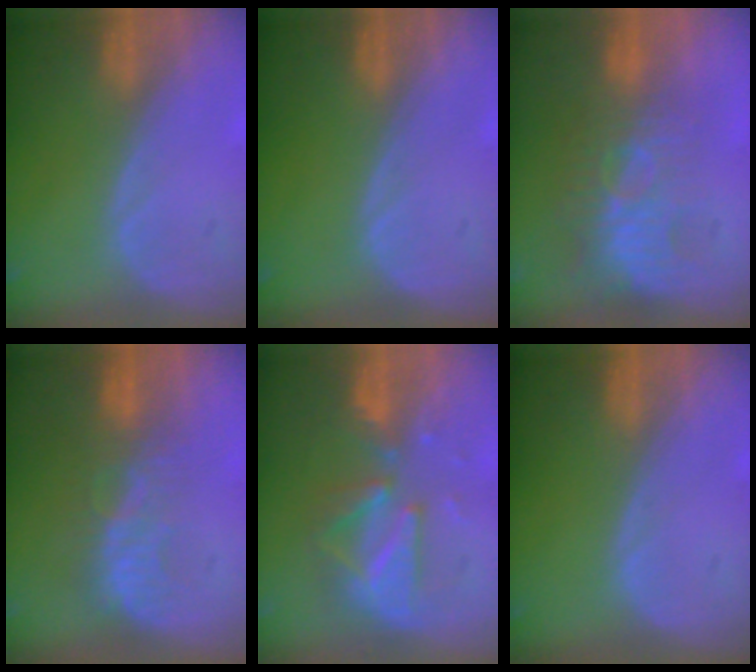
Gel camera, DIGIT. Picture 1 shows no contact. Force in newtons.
{"total": 0.0}
{"total": 9.8, "press": 8.5, "slide": 4.9}
{"total": 6.2, "press": 6.0, "slide": 1.7}
{"total": 8.1, "press": 8.1, "slide": 0.8}
{"total": 0.0}